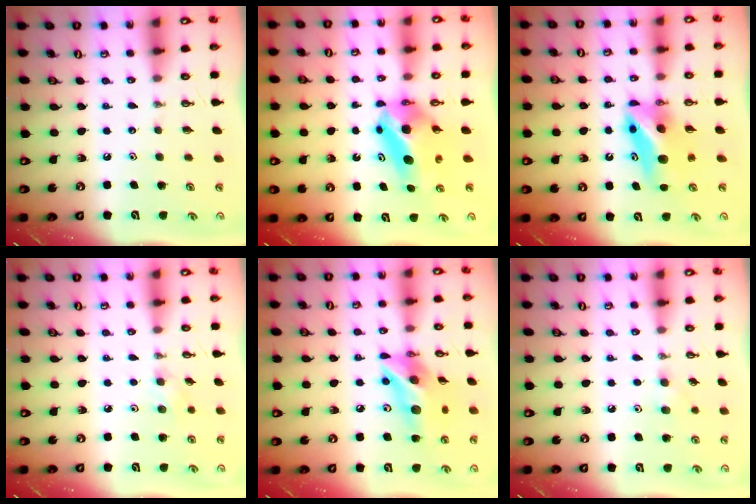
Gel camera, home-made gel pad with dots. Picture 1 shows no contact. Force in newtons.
{"total": 7.4, "press": 7.2, "slide": 1.8}
{"total": 10.3, "press": 6.9, "slide": 7.7}
{"total": 5.6, "press": 5.2, "slide": 1.9}
{"total": 14.7, "press": 14.7, "slide": 1.3}
{"total": 5.4, "press": 5.4, "slide": 0.7}